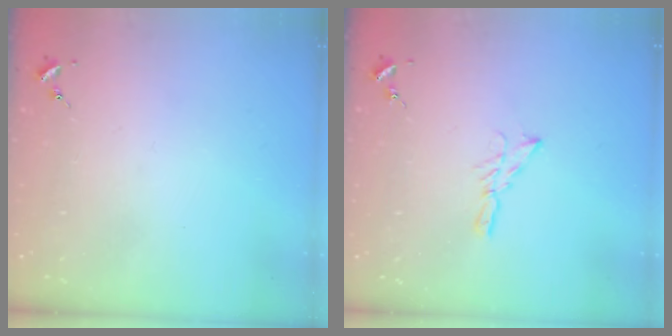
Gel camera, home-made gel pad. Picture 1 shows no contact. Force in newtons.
{"total": 5.8, "press": 5.7, "slide": 0.6}